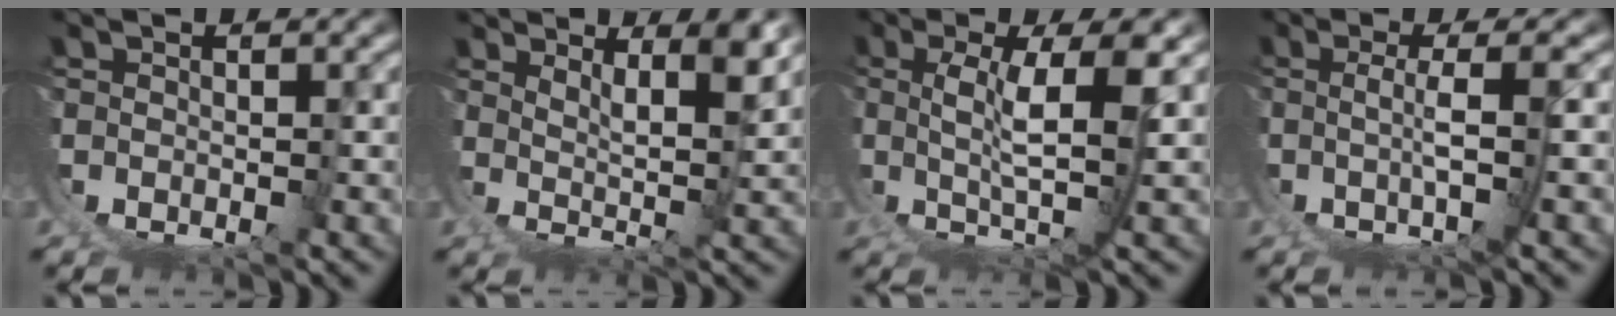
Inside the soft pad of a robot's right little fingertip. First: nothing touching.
{"total": 4.5, "force": [3.1, -1.4, 2.9], "torque": [-0.028, -0.014, 0.059]}
{"total": 5.8, "force": [1.5, -0.5, 5.6], "torque": [-0.086, -0.013, 0.036]}
{"total": 4.1, "force": [0.0, -1.8, 3.7], "torque": [-0.050, -0.008, 0.010]}